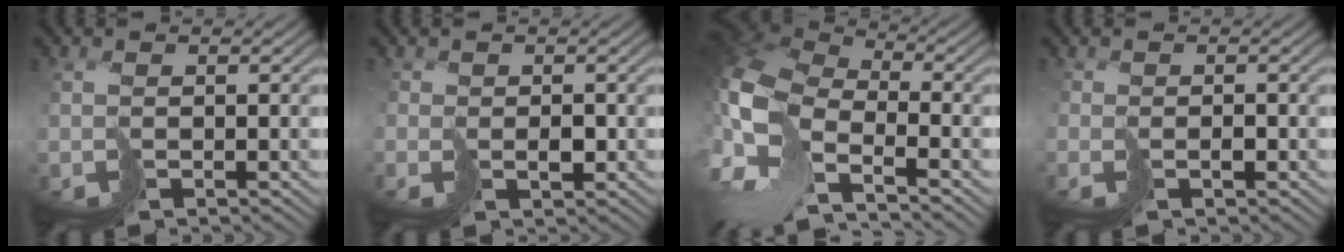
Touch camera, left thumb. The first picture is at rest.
{"total": 0.6, "force": [0.2, 0.6, -0.3], "torque": [0.015, 0.000, 0.007]}
{"total": 12.9, "force": [-4.6, 6.6, 10.1], "torque": [-0.277, -0.016, -0.080]}
{"total": 0.7, "force": [-0.3, 0.2, -0.6], "torque": [0.023, 0.002, -0.006]}